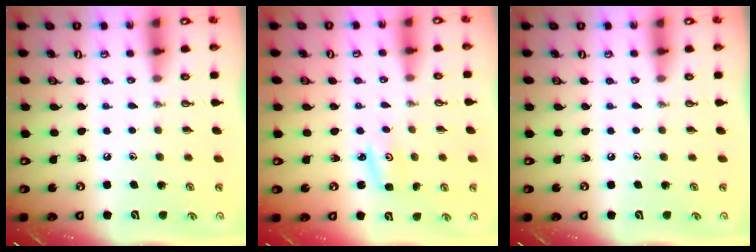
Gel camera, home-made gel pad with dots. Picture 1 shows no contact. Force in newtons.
{"total": 2.7, "press": 2.7, "slide": 0.3}
{"total": 0.0}